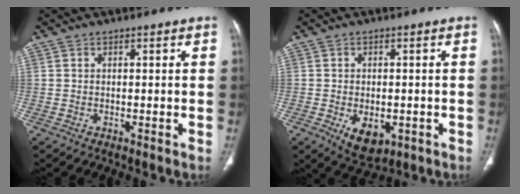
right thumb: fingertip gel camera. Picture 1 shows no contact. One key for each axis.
{"total": 7.0, "fx": -2.3, "fy": 4.3, "fz": 5.0, "tx": -0.061, "ty": 0.002, "tz": -0.020}